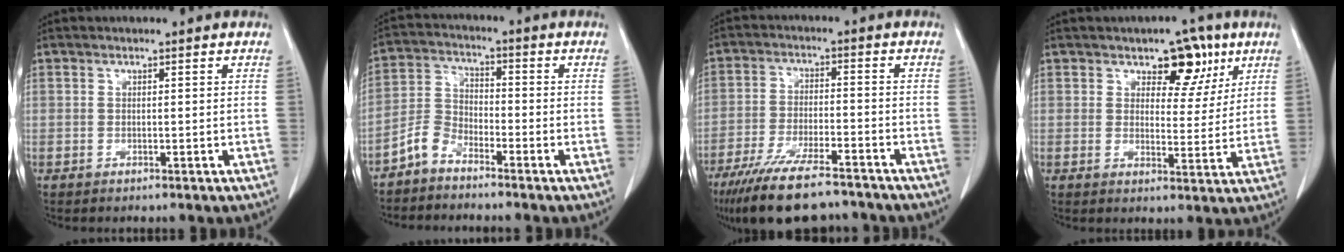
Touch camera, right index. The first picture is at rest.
{"total": 4.5, "force": [-3.8, 2.0, 1.5], "torque": [-0.036, 0.000, -0.086]}
{"total": 14.6, "force": [-11.8, 3.3, 7.9], "torque": [-0.149, -0.023, -0.194]}
{"total": 7.0, "force": [4.0, 4.0, 4.2], "torque": [-0.042, 0.003, 0.055]}